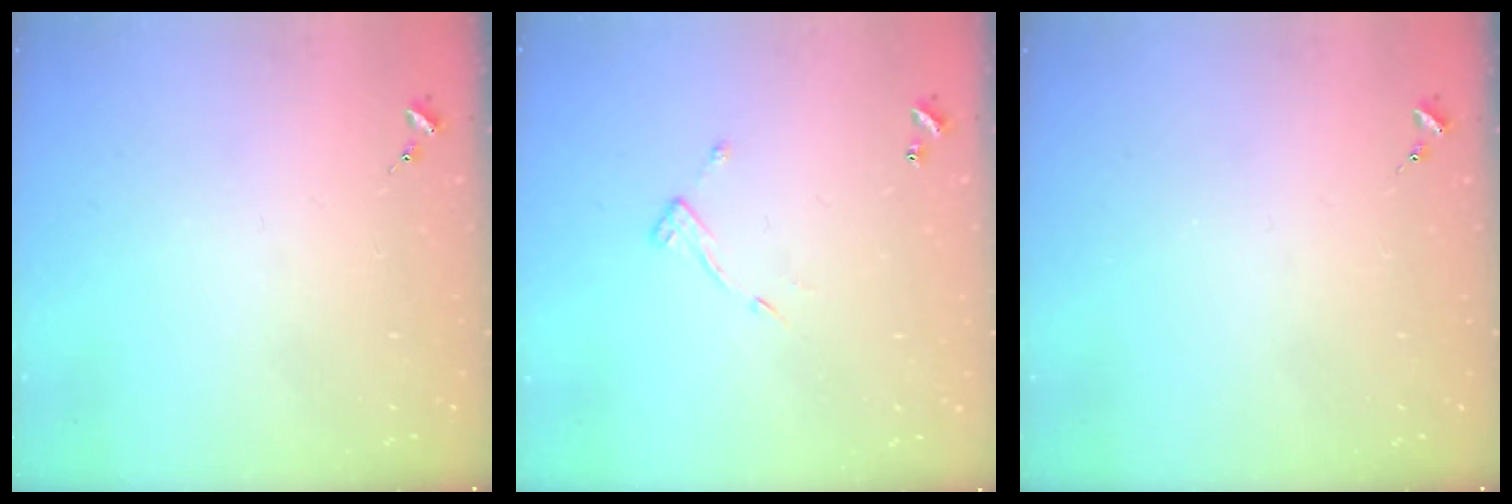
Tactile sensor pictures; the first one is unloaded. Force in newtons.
{"total": 7.2, "press": 7.2, "slide": 0.5}
{"total": 0.0}